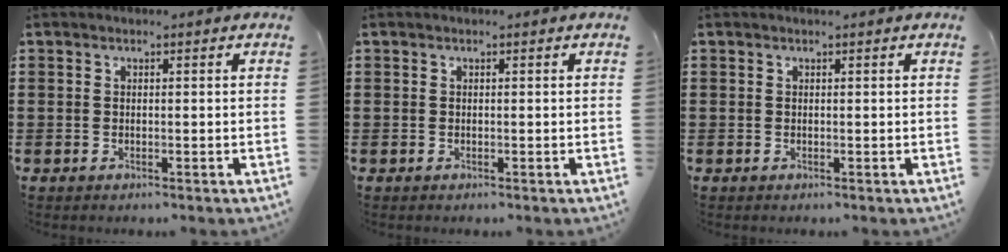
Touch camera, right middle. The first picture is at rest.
{"total": 0.0}
{"total": 0.0}